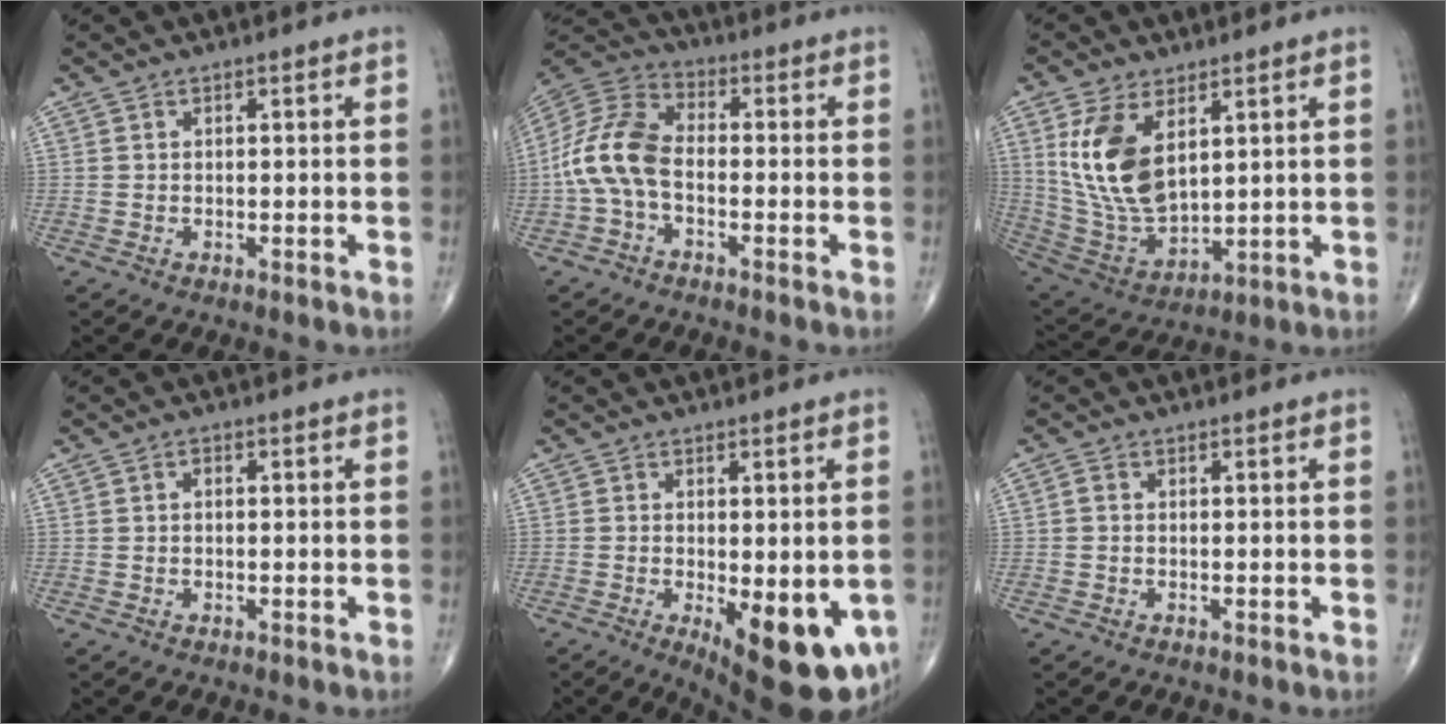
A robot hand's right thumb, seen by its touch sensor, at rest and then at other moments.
{"total": 11.4, "force": [-2.2, 6.6, 9.1], "torque": [-0.190, 0.035, -0.054]}
{"total": 14.7, "force": [4.9, 7.8, 11.5], "torque": [-0.223, -0.024, 0.113]}
{"total": 1.0, "force": [0.1, 0.7, 0.8], "torque": [-0.011, 0.003, 0.000]}
{"total": 15.1, "force": [-4.6, 5.7, 13.2], "torque": [-0.139, -0.020, -0.048]}
{"total": 0.8, "force": [-0.1, 0.6, 0.6], "torque": [-0.009, 0.000, -0.006]}